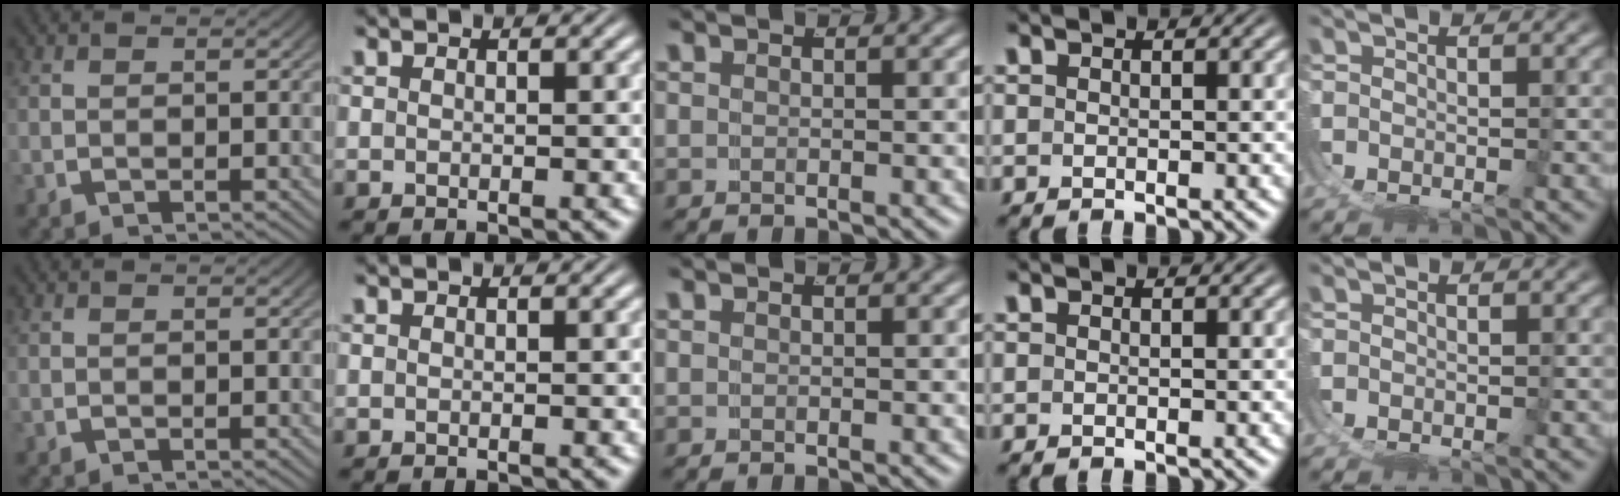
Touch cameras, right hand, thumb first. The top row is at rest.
{}